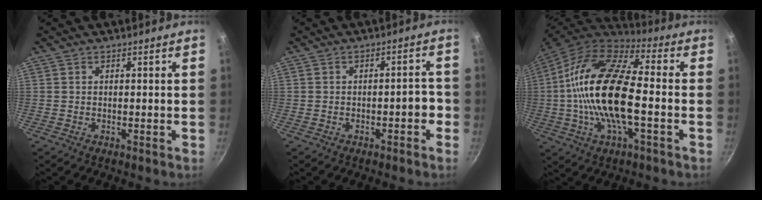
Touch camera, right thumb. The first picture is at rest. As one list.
[{"total": 3.3, "force": [-1.6, 1.5, 2.4], "torque": [-0.018, 0.026, -0.018]}, {"total": 20.5, "force": [-1.8, 8.3, 18.7], "torque": [-0.352, 0.030, -0.051]}]